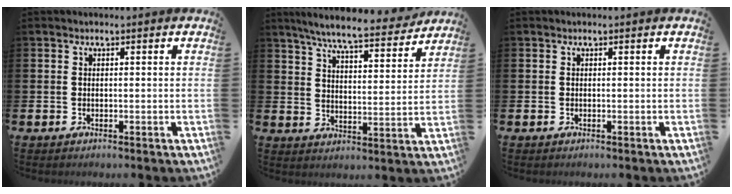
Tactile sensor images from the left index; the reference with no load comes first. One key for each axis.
{"total": 7.8, "fx": 7.2, "fy": 0.5, "fz": 2.8, "tx": -0.071, "ty": -0.047, "tz": 0.122}
{"total": 0.0}